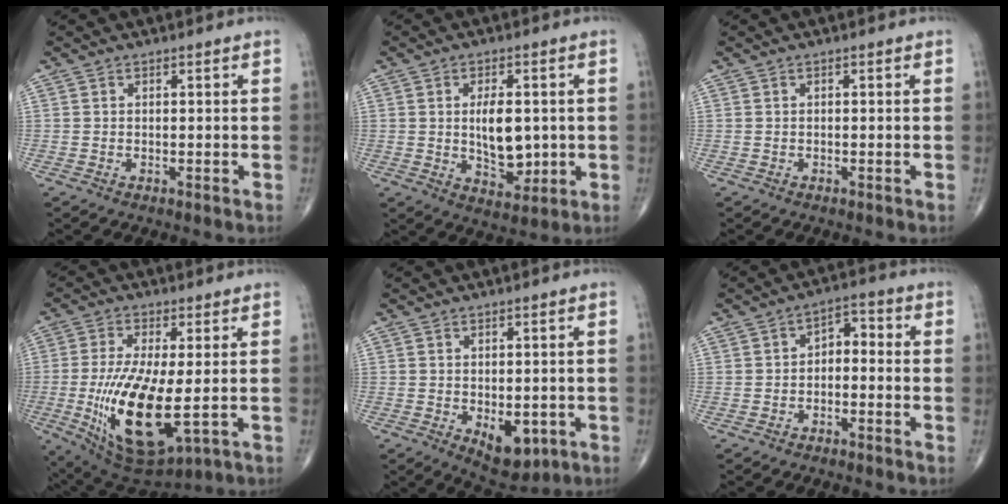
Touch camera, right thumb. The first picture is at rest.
{"total": 9.0, "force": [0.3, 4.9, 7.5], "torque": [-0.097, -0.011, 0.017]}
{"total": 0.0}
{"total": 17.9, "force": [-3.0, 6.7, 16.3], "torque": [-0.324, -0.022, -0.032]}
{"total": 7.2, "force": [-2.0, 4.1, 5.6], "torque": [-0.057, -0.009, -0.016]}
{"total": 4.5, "force": [-1.2, 2.9, 3.2], "torque": [-0.031, 0.037, -0.031]}